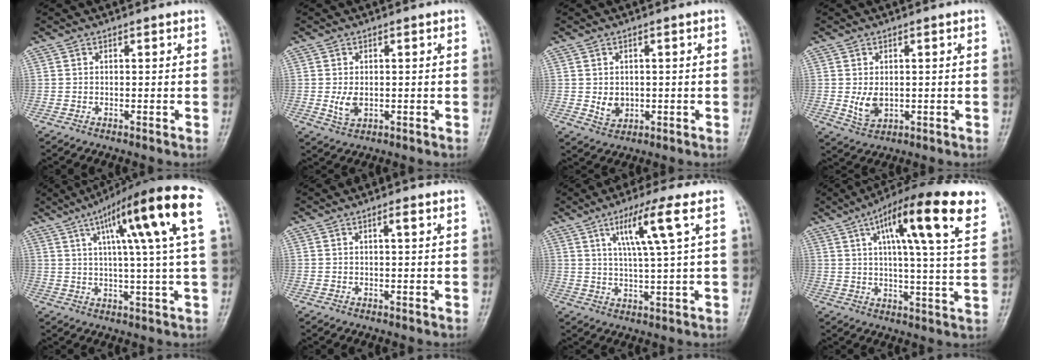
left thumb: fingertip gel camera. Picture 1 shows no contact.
{"total": 3.2, "force": [-0.3, 2.1, 2.4], "torque": [-0.041, -0.004, -0.001]}
{"total": 3.5, "force": [-0.2, 2.9, 1.9], "torque": [-0.016, -0.003, 0.006]}
{"total": 4.1, "force": [-0.2, 2.9, 2.9], "torque": [-0.042, -0.007, 0.007]}
{"total": 18.9, "force": [7.2, 1.6, 17.4], "torque": [-0.259, 0.005, 0.100]}
{"total": 1.5, "force": [0.6, 0.0, 1.4], "torque": [-0.027, 0.000, 0.011]}
{"total": 9.4, "force": [3.9, 0.0, 8.5], "torque": [-0.165, -0.011, 0.072]}
{"total": 20.1, "force": [9.6, 3.8, 17.2], "torque": [-0.245, -0.009, 0.139]}